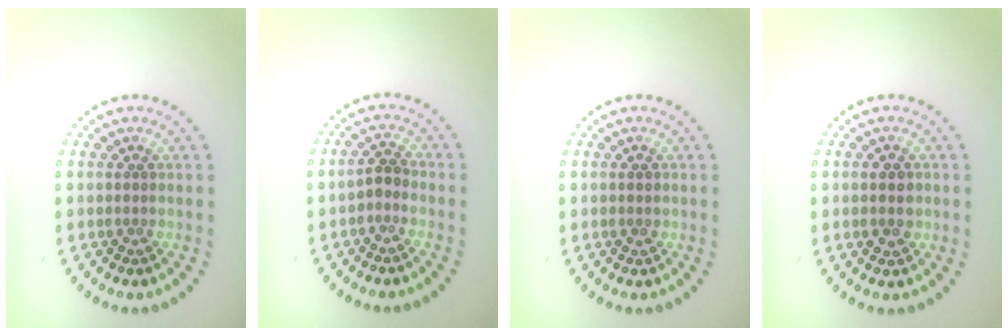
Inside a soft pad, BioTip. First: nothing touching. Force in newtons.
{"total": 1.3, "press": 1.0, "slide": 0.8}
{"total": 0.9, "press": 0.9, "slide": 0.1}
{"total": 2.4, "press": 2.4, "slide": 0.1}